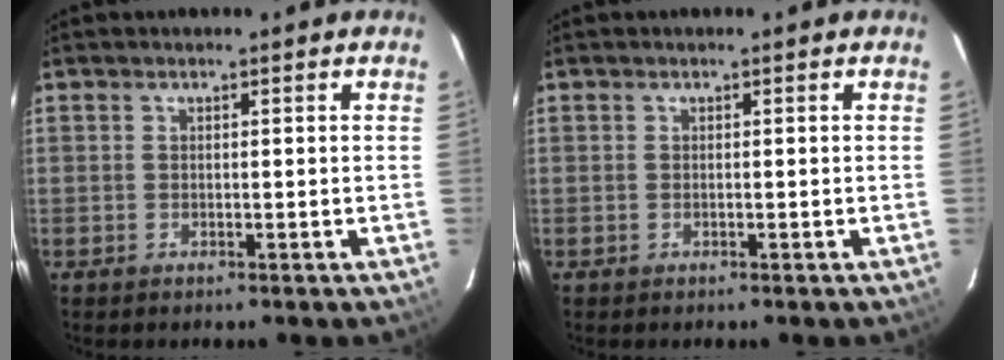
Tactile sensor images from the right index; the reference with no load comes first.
{"total": 0.0}